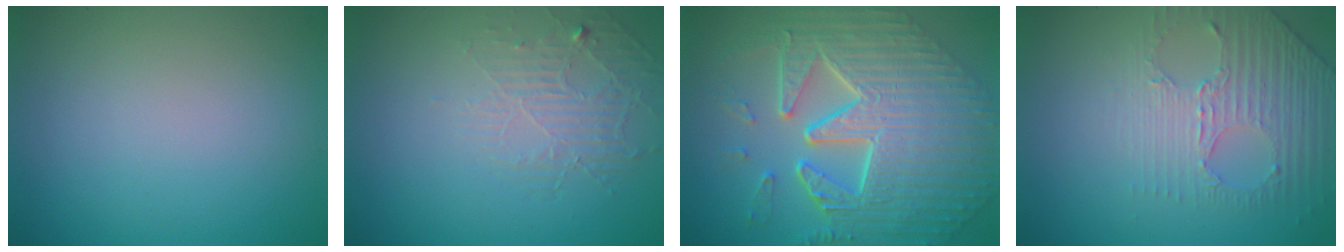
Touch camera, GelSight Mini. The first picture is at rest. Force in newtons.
{"total": 2.0, "press": 1.1, "slide": 1.7}
{"total": 10.7, "press": 7.3, "slide": 7.8}
{"total": 4.5, "press": 3.2, "slide": 3.1}